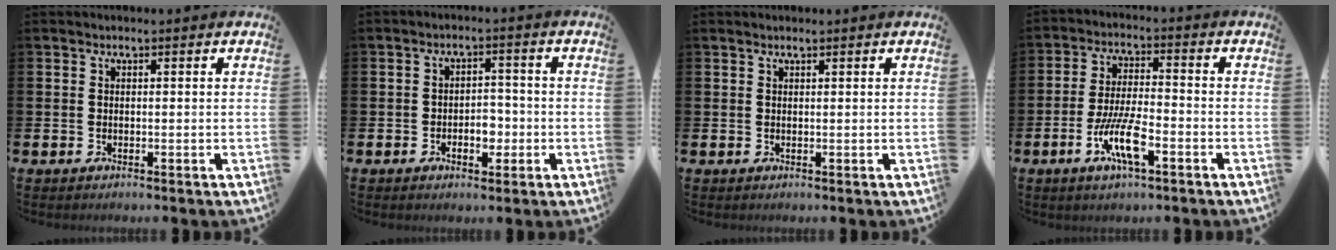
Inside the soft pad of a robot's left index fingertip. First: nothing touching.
{"total": 3.1, "force": [-1.0, 2.1, 2.1], "torque": [-0.029, 0.002, -0.025]}
{"total": 0.6, "force": [0.6, 0.1, 0.2], "torque": [0.000, 0.001, 0.010]}
{"total": 7.4, "force": [-2.9, 2.0, 6.5], "torque": [-0.133, -0.005, -0.054]}